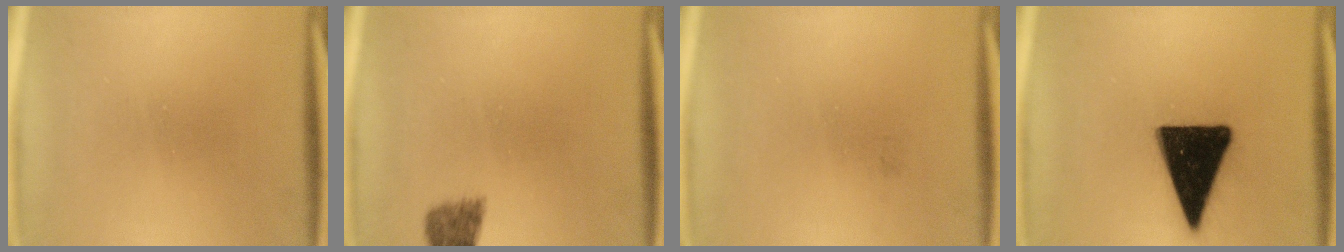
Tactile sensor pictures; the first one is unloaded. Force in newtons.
{"total": 2.3}
{"total": 0.7}
{"total": 18.3}